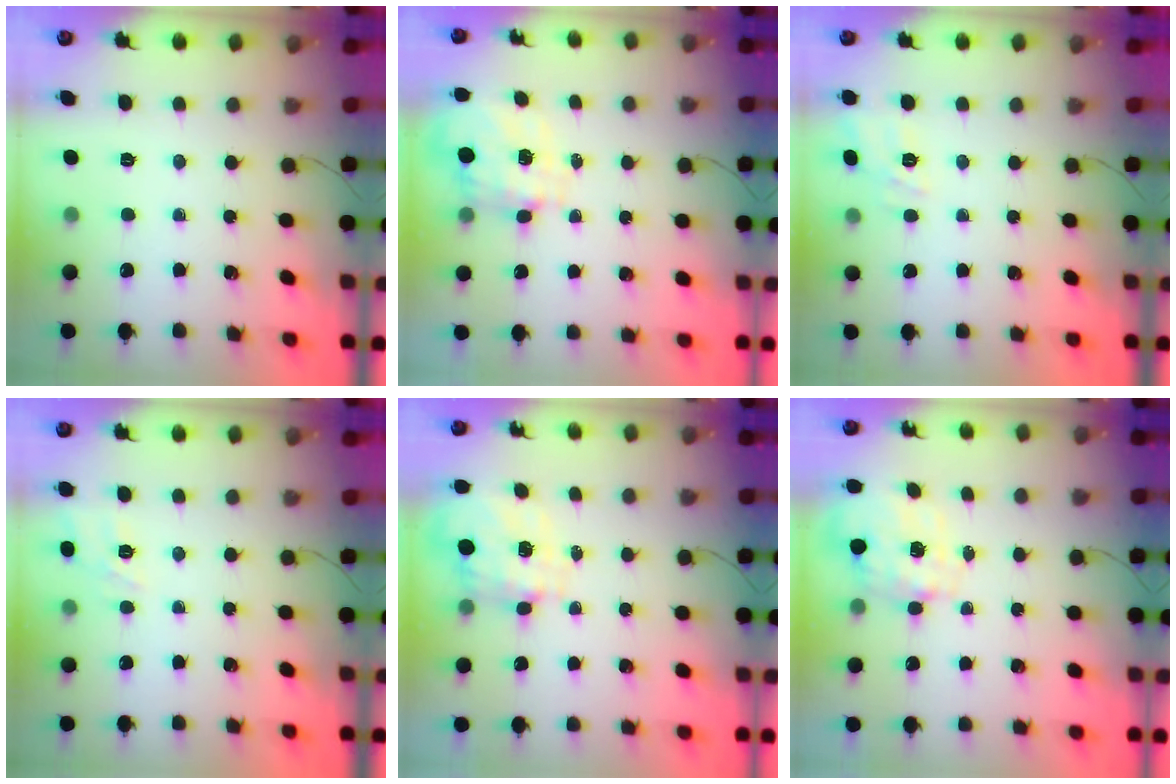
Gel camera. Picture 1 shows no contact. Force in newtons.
{"total": 10.2, "press": 10.2, "slide": 1.0}
{"total": 11.2, "press": 11.1, "slide": 1.2}
{"total": 10.0, "press": 9.9, "slide": 1.3}
{"total": 10.2, "press": 10.2, "slide": 1.0}
{"total": 2.7, "press": 2.6, "slide": 0.8}